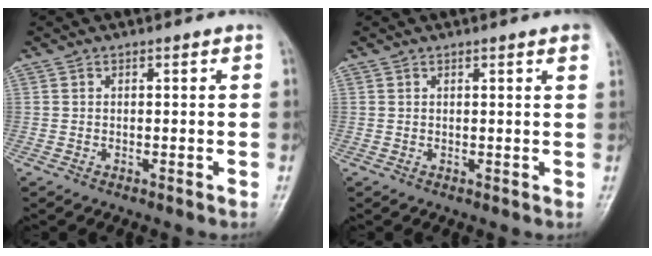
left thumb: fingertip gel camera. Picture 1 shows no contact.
{"total": 2.5, "force": [1.5, 0.1, 2.0], "torque": [-0.023, 0.001, 0.016]}